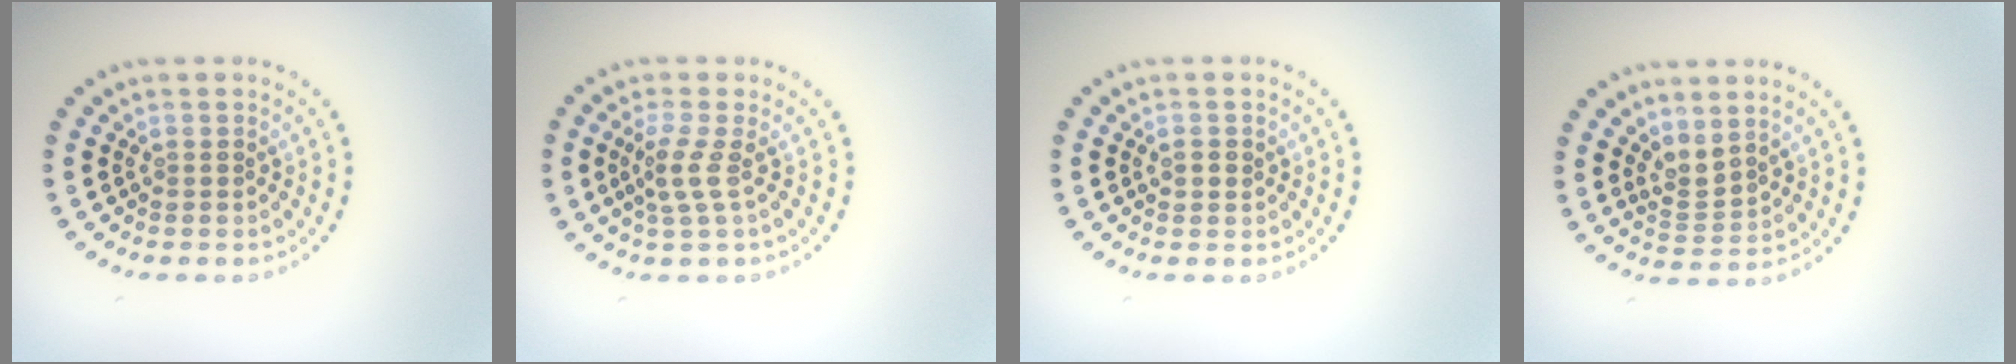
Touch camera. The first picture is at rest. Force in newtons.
{"total": 2.1, "press": 1.5, "slide": 1.5}
{"total": 1.0, "press": 1.0, "slide": 0.2}
{"total": 2.2, "press": 1.5, "slide": 1.6}